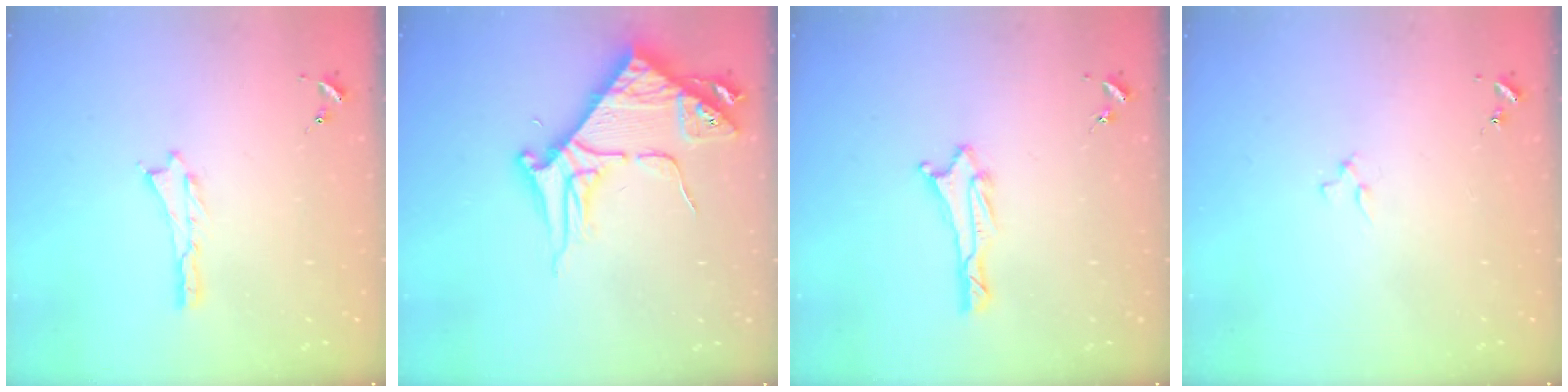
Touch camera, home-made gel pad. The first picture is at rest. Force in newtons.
{"total": 9.4, "press": 9.3, "slide": 1.1}
{"total": 1.3, "press": 1.3, "slide": 0.1}
{"total": 0.9, "press": 0.9, "slide": 0.2}